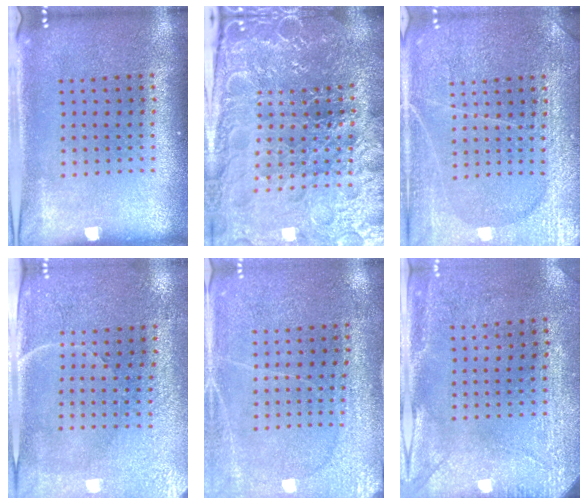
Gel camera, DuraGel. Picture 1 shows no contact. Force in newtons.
{"total": 5.5, "press": 5.1, "slide": 2.0}
{"total": 3.7, "press": 3.7, "slide": 0.3}
{"total": 3.4, "press": 3.1, "slide": 1.3}
{"total": 2.9, "press": 2.8, "slide": 0.4}
{"total": 2.9, "press": 2.5, "slide": 1.5}